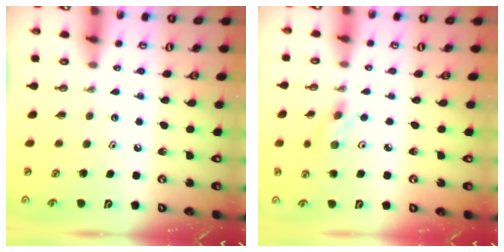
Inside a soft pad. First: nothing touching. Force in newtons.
{"total": 2.8, "press": 2.4, "slide": 1.4}